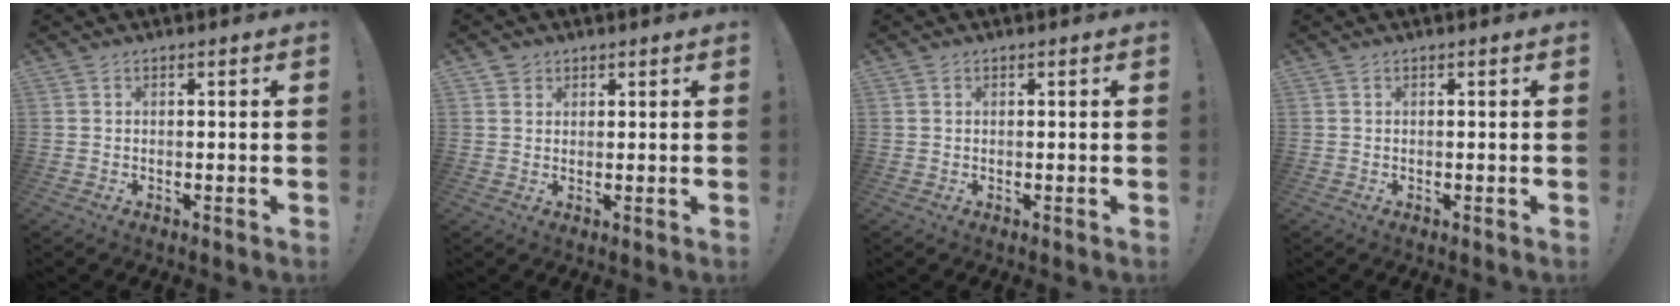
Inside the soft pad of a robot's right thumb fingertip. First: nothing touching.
{"total": 2.1, "force": [1.3, 1.7, 0.0], "torque": [0.000, -0.003, 0.024]}
{"total": 0.0}
{"total": 0.0}